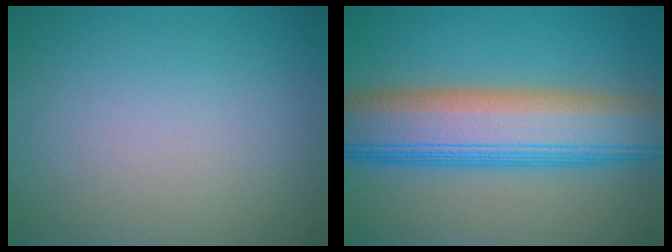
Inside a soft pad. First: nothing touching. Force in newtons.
{"total": 10.9, "press": 10.9, "slide": 0.0}